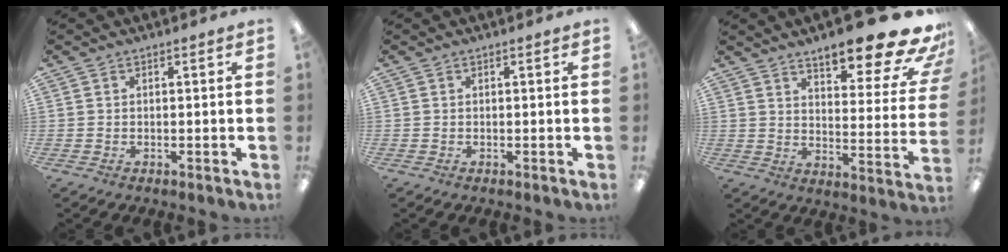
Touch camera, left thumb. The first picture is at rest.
{"total": 0.0}
{"total": 17.4, "force": [13.2, 4.0, 10.5], "torque": [-0.139, -0.105, 0.214]}